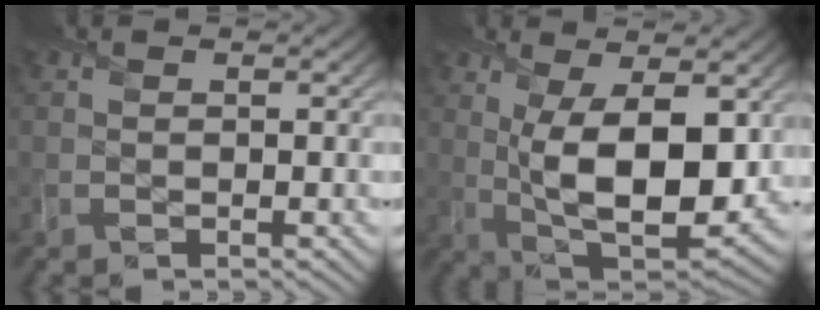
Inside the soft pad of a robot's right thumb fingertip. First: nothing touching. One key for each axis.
{"total": 12.3, "fx": 0.9, "fy": 5.8, "fz": 10.8, "tx": -0.206, "ty": -0.013, "tz": 0.025}